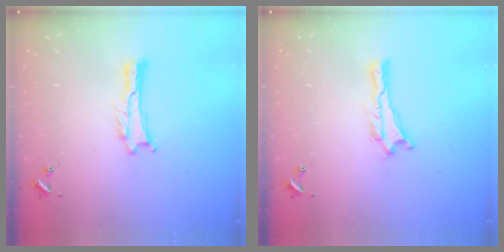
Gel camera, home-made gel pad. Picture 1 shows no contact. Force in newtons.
{"total": 0.0}